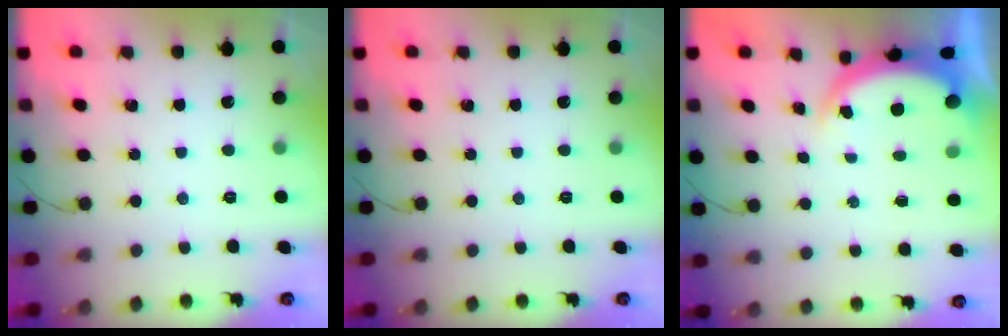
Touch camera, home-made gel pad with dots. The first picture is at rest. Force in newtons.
{"total": 0.0}
{"total": 4.7, "press": 4.6, "slide": 0.3}